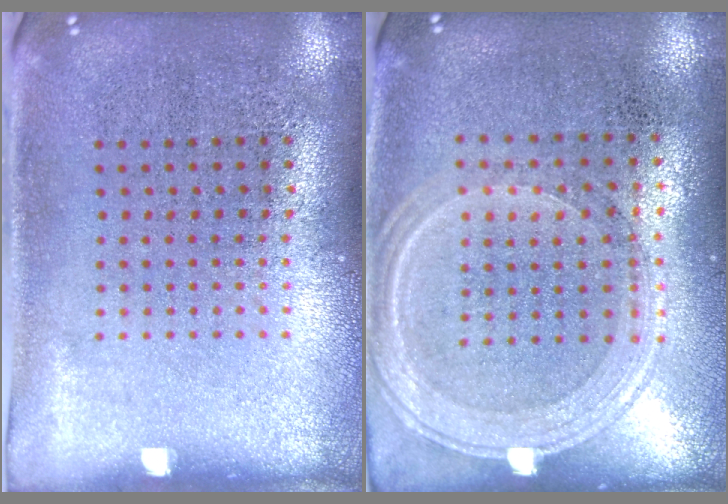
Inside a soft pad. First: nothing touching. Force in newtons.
{"total": 1.3, "press": 1.2, "slide": 0.3}